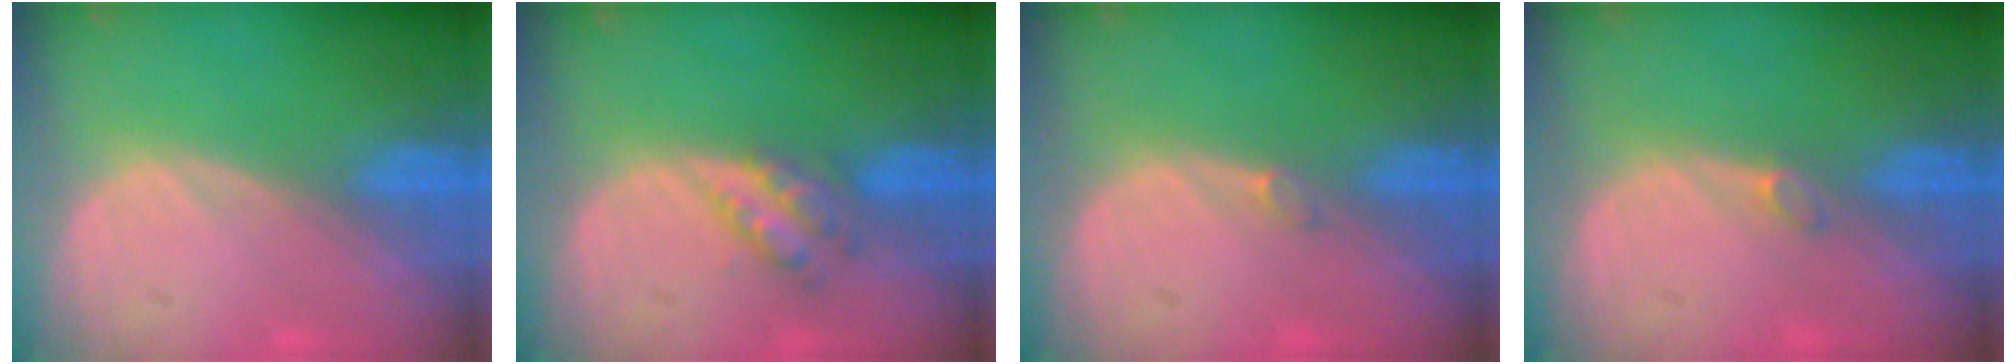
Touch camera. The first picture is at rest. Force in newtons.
{"total": 3.7, "press": 3.7, "slide": 0.3}
{"total": 0.8, "press": 0.8, "slide": 0.2}
{"total": 1.2, "press": 1.2, "slide": 0.2}